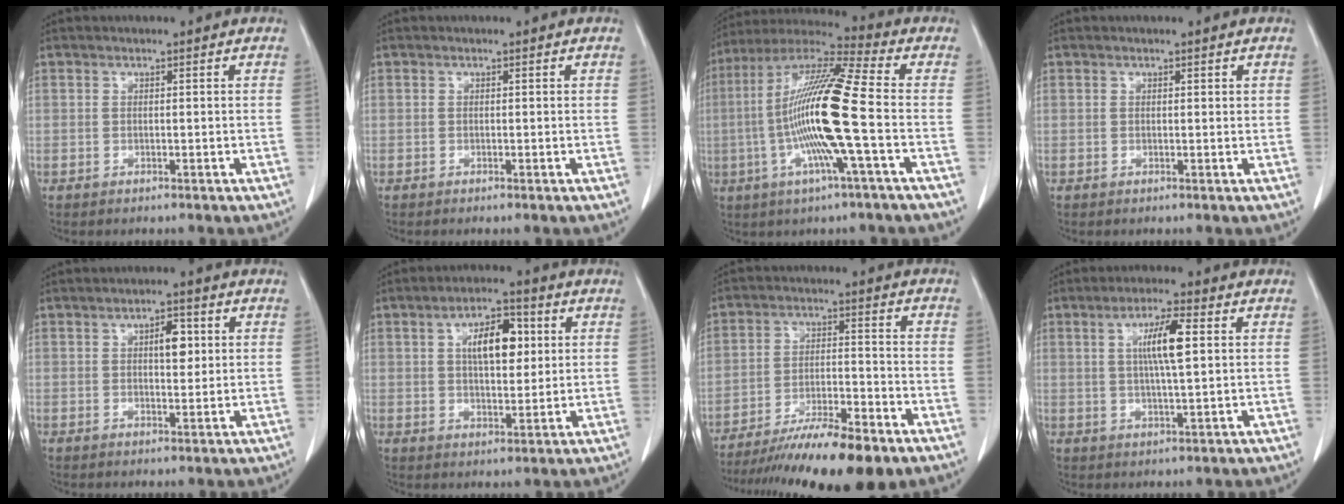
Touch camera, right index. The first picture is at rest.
{"total": 0.0}
{"total": 16.7, "force": [-2.7, -0.2, 16.4], "torque": [-0.325, -0.001, -0.065]}
{"total": 0.5, "force": [0.3, 0.2, 0.4], "torque": [-0.007, -0.002, 0.003]}
{"total": 4.0, "force": [1.1, 1.6, 3.5], "torque": [-0.054, 0.004, 0.016]}
{"total": 8.1, "force": [2.2, 3.4, 7.1], "torque": [-0.120, 0.014, 0.036]}
{"total": 15.7, "force": [-12.1, 1.6, 9.8], "torque": [-0.154, -0.020, -0.199]}
{"total": 6.9, "force": [1.6, 0.5, 6.7], "torque": [-0.123, 0.003, 0.027]}